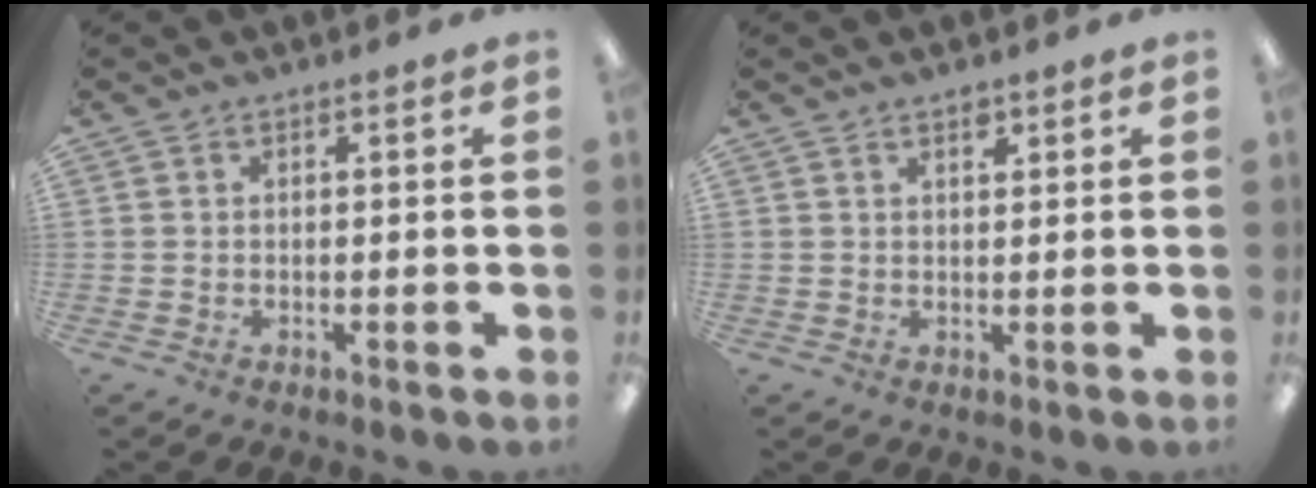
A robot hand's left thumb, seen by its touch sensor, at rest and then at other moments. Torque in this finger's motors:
{"motor_torque": [-0.02, -0.04, -0.32, -0.23, -0.02]}